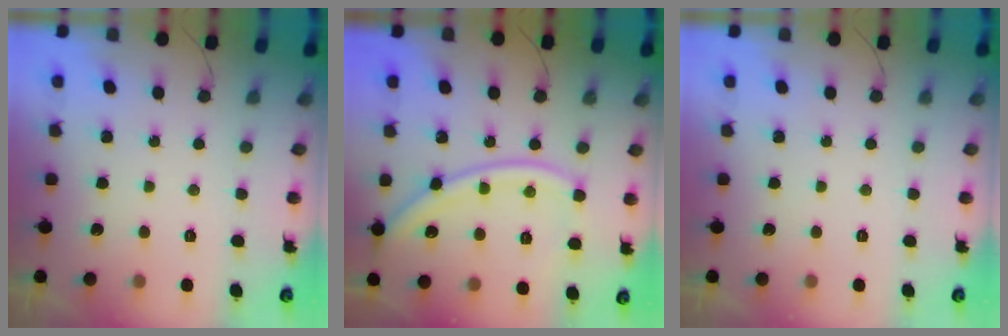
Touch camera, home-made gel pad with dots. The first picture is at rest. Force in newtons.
{"total": 13.5, "press": 13.4, "slide": 1.8}
{"total": 0.0}